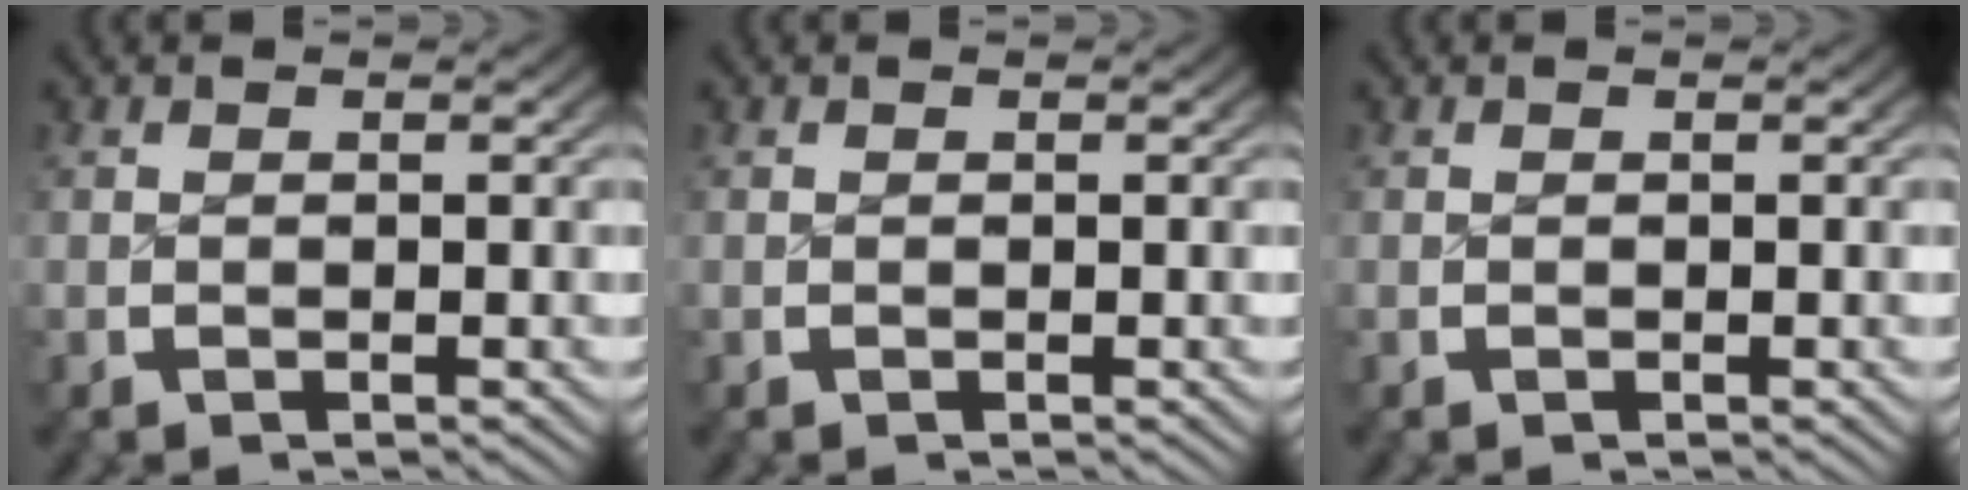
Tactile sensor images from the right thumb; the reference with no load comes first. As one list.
[{"total": 0.0}, {"total": 0.0}]